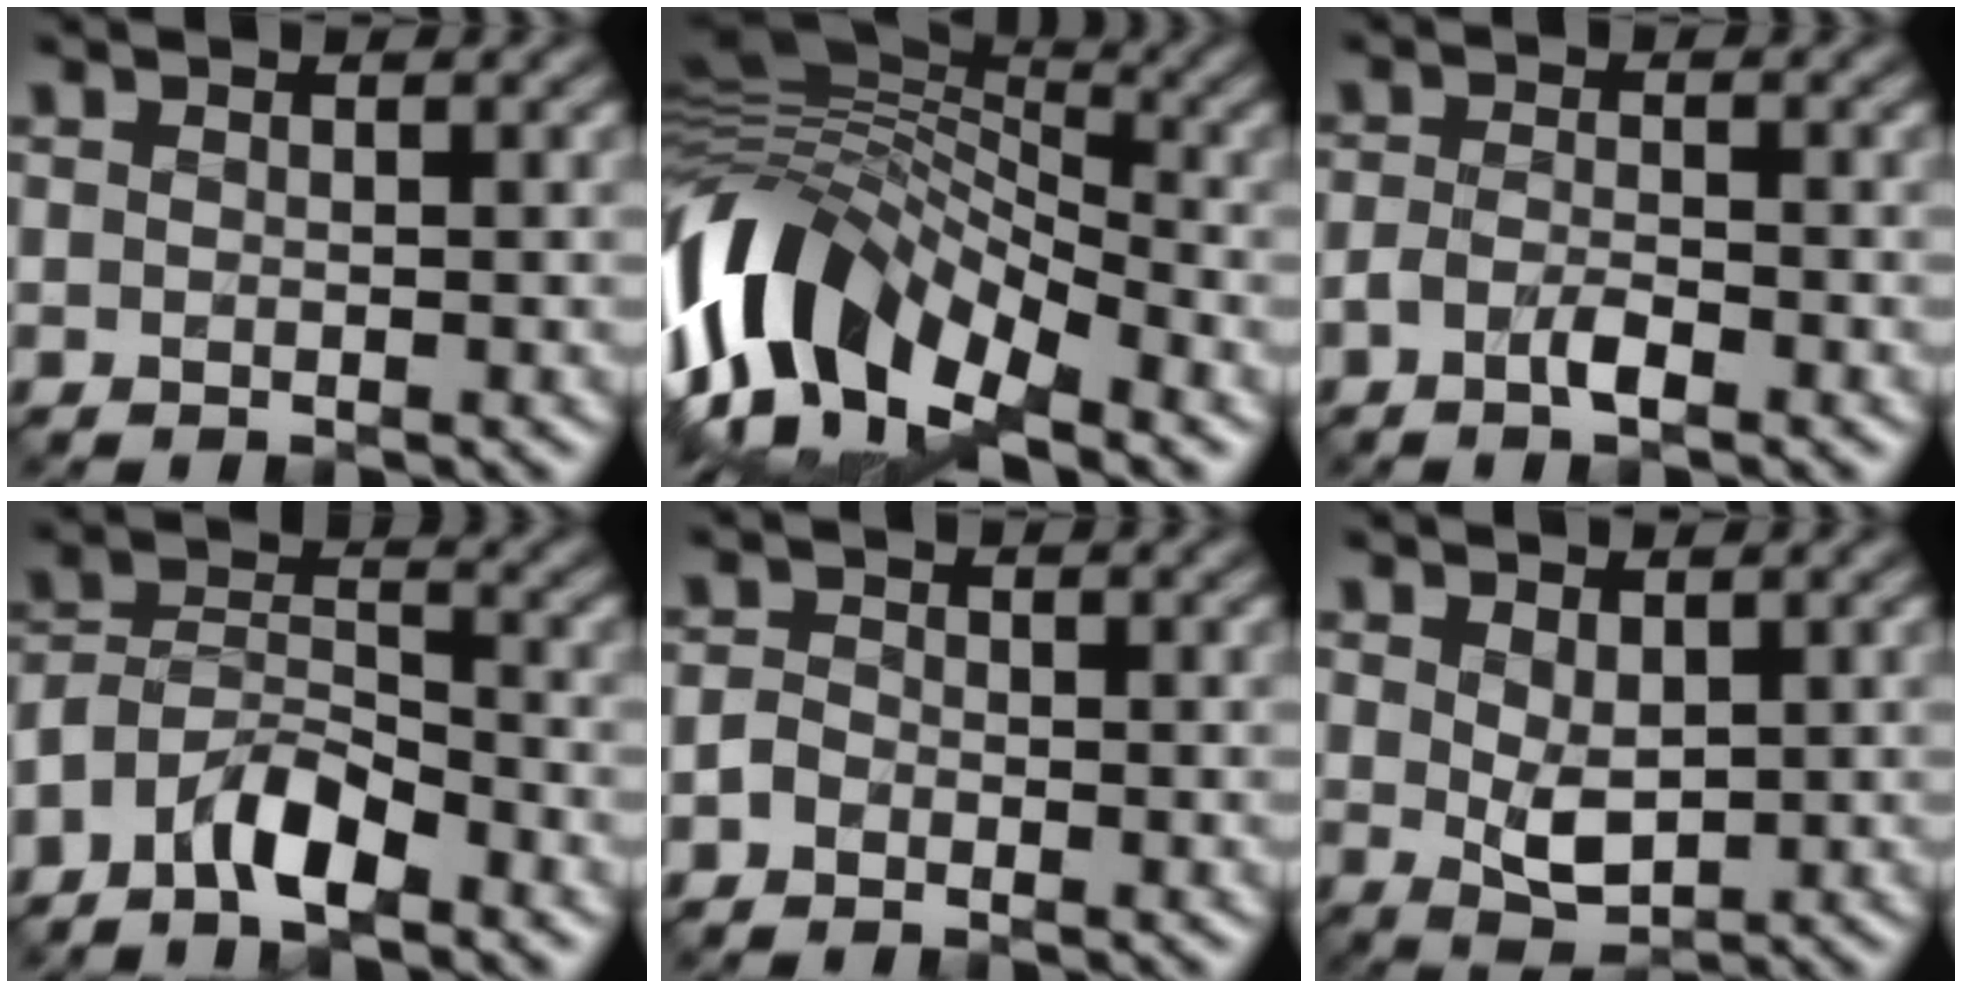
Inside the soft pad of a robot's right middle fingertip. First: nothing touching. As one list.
[{"total": 13.3, "force": [-4.9, 7.2, 10.1], "torque": [-0.199, 0.010, -0.102]}, {"total": 2.0, "force": [-1.2, 0.7, 1.5], "torque": [-0.032, 0.000, -0.028]}, {"total": 5.8, "force": [-4.2, 2.2, 3.3], "torque": [-0.054, 0.006, -0.085]}, {"total": 1.2, "force": [-0.7, 0.8, 0.4], "torque": [-0.008, 0.002, -0.017]}, {"total": 3.2, "force": [0.5, 1.9, 2.5], "torque": [-0.052, -0.006, 0.018]}]